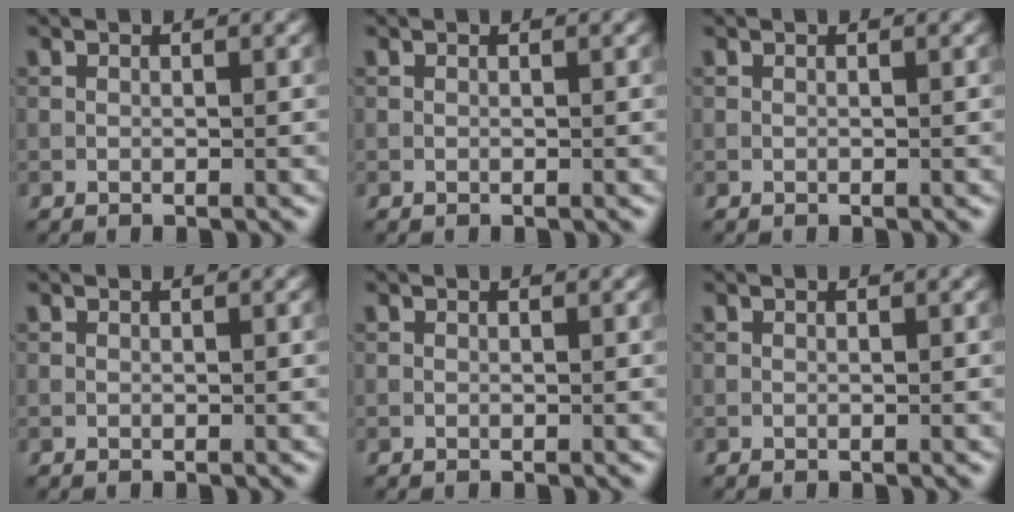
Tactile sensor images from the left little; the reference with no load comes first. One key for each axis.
{"total": 0.0}
{"total": 0.0}
{"total": 0.0}
{"total": 0.0}
{"total": 0.0}